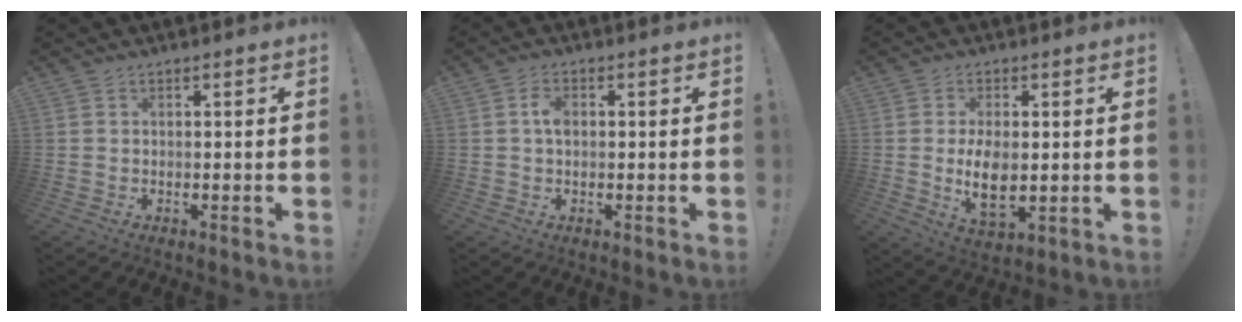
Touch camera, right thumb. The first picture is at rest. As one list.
[{"total": 3.4, "force": [0.1, 2.0, 2.7], "torque": [-0.039, 0.003, -0.001]}, {"total": 8.9, "force": [-0.2, 4.8, 7.5], "torque": [-0.133, -0.014, -0.002]}]